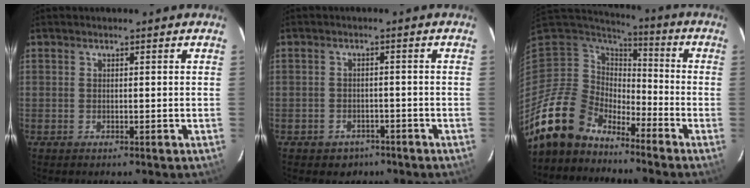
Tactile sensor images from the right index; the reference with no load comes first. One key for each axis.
{"total": 4.7, "fx": -3.0, "fy": 3.6, "fz": 0.6, "tx": -0.026, "ty": 0.012, "tz": -0.035}
{"total": 13.1, "fx": -11.1, "fy": 6.5, "fz": 2.3, "tx": -0.070, "ty": 0.022, "tz": -0.212}